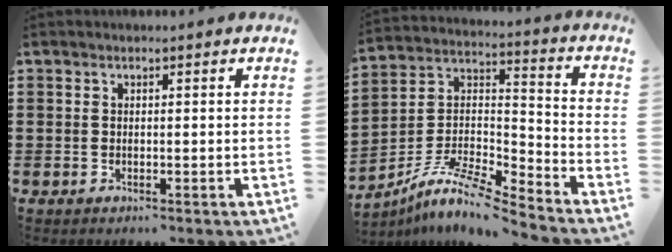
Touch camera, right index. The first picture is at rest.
{"total": 8.8, "force": [-7.6, 0.9, 4.3], "torque": [-0.102, -0.007, -0.158]}